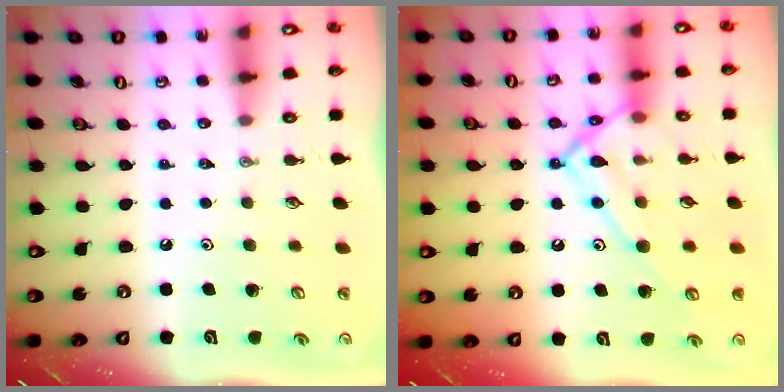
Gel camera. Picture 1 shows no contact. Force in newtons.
{"total": 15.0, "press": 15.0, "slide": 1.2}